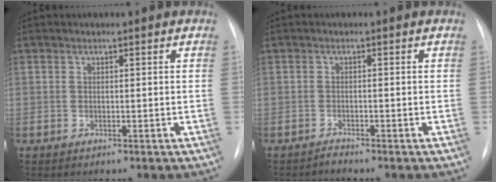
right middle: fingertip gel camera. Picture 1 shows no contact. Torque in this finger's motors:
{"motor_torque": [0.06, -0.07, 0.02, 0.00]}